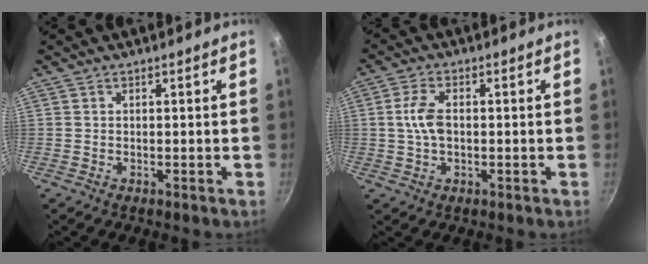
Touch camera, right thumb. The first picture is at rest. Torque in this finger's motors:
{"motor_torque": [0.03, 0.02, 0.18, 0.30, 0.09]}